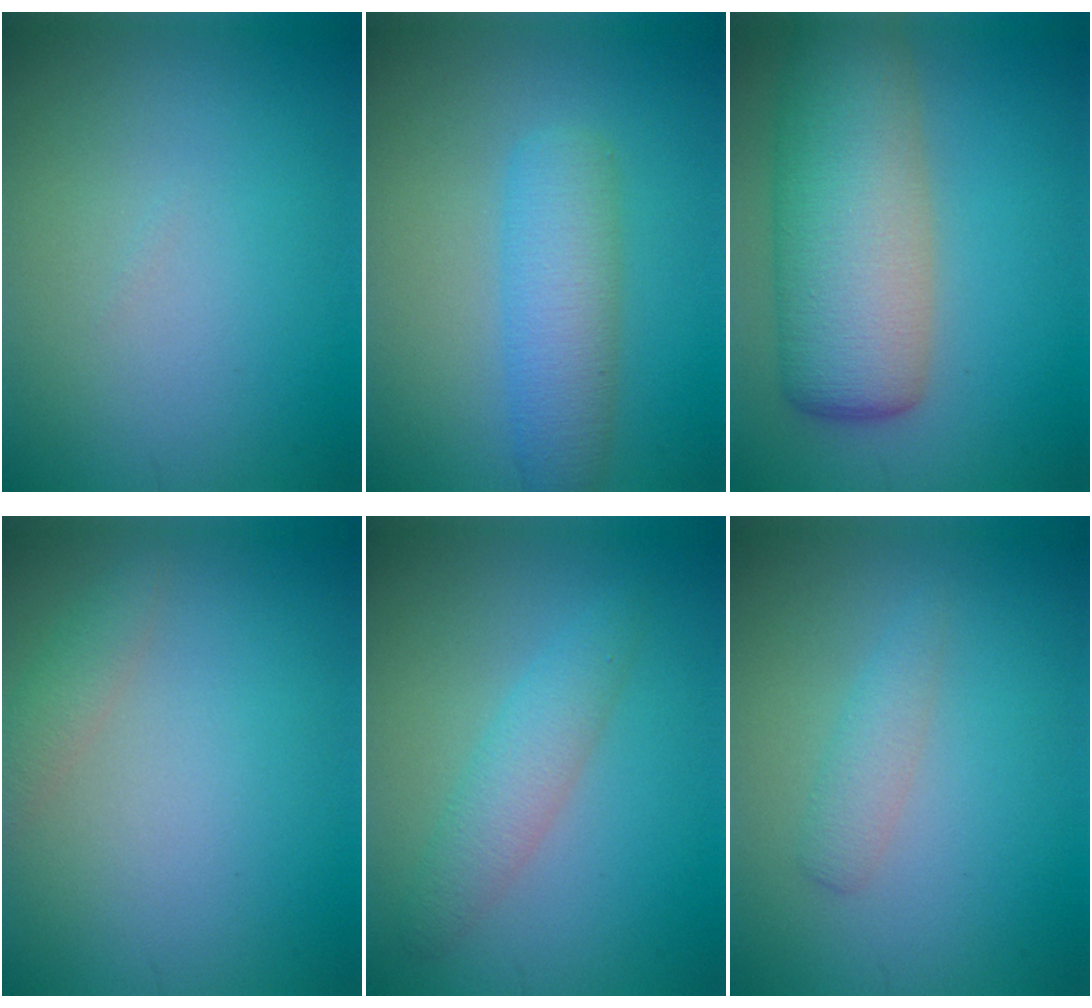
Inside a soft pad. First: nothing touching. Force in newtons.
{"total": 4.2, "press": 4.2, "slide": 0.0}
{"total": 9.9, "press": 9.9, "slide": 0.5}
{"total": 1.6, "press": 1.6, "slide": 0.2}
{"total": 2.8, "press": 2.8, "slide": 0.0}
{"total": 1.7, "press": 1.7, "slide": 0.1}